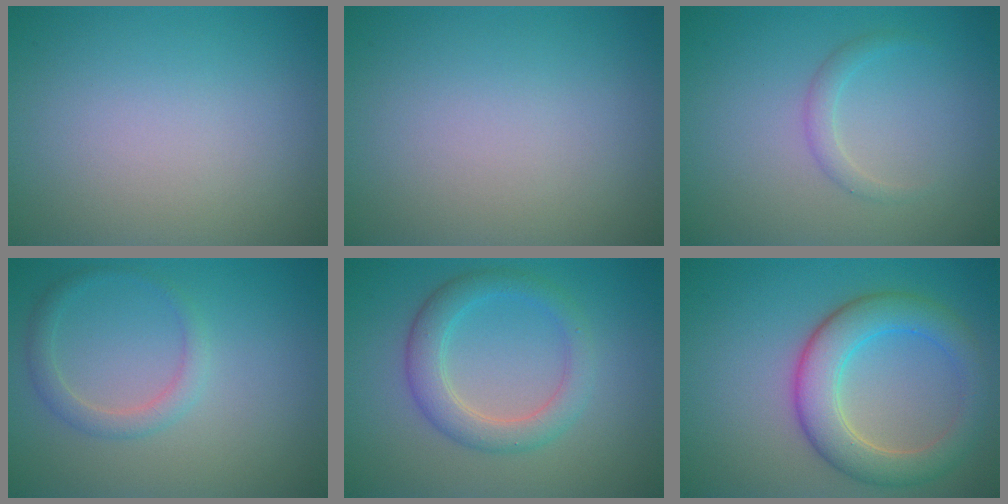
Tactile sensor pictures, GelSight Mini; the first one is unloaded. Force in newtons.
{"total": 0.0}
{"total": 1.2, "press": 1.2, "slide": 0.0}
{"total": 1.9, "press": 1.9, "slide": 0.1}
{"total": 3.7, "press": 3.7, "slide": 0.2}
{"total": 5.9, "press": 5.9, "slide": 0.2}